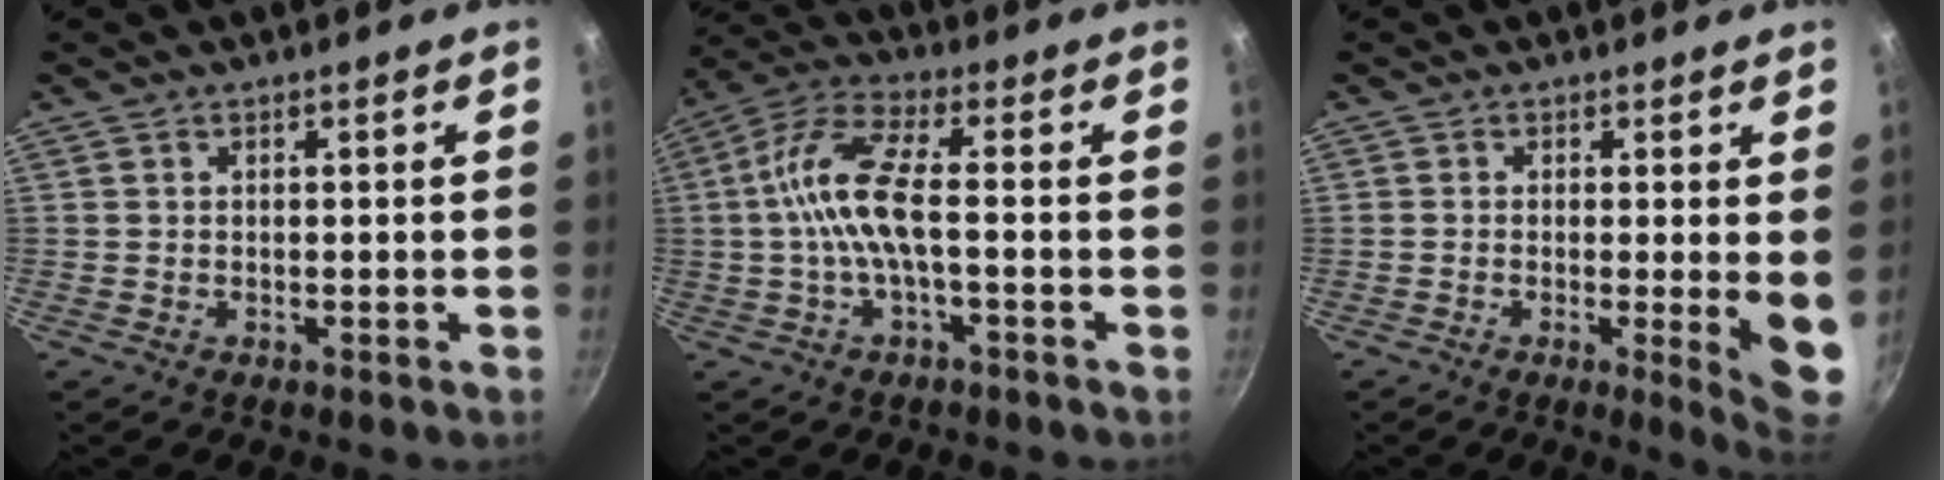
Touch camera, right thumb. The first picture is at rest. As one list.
[{"total": 10.3, "force": [-1.0, 3.1, 9.8], "torque": [-0.214, 0.028, -0.033]}, {"total": 6.6, "force": [-0.3, 1.0, 6.6], "torque": [-0.089, -0.019, -0.006]}]